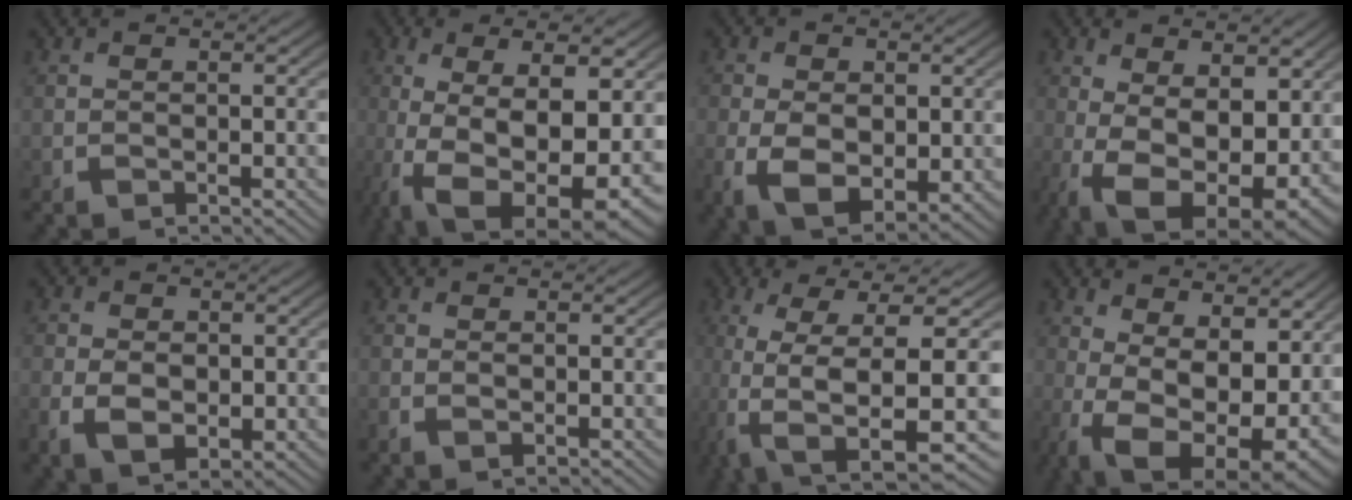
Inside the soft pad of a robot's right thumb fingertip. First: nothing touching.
{"total": 11.2, "force": [-2.1, 5.4, 9.6], "torque": [-0.200, -0.048, 0.001]}
{"total": 7.1, "force": [-1.6, 5.1, 4.8], "torque": [-0.120, -0.049, -0.002]}
{"total": 10.5, "force": [-2.9, 6.2, 7.9], "torque": [-0.169, -0.065, -0.014]}
{"total": 4.4, "force": [-0.6, 3.2, 3.0], "torque": [-0.064, -0.024, 0.004]}
{"total": 0.8, "force": [0.1, 0.4, 0.6], "torque": [-0.020, -0.007, 0.008]}
{"total": 13.3, "force": [-3.6, 6.1, 11.3], "torque": [-0.220, -0.045, -0.029]}
{"total": 10.0, "force": [-2.0, 5.6, 8.0], "torque": [-0.166, -0.065, 0.001]}